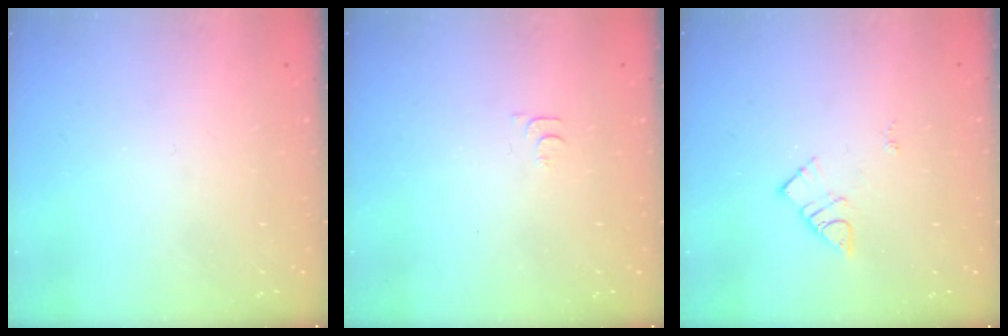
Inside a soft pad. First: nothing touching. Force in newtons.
{"total": 4.6, "press": 4.5, "slide": 0.7}
{"total": 6.6, "press": 6.6, "slide": 0.7}